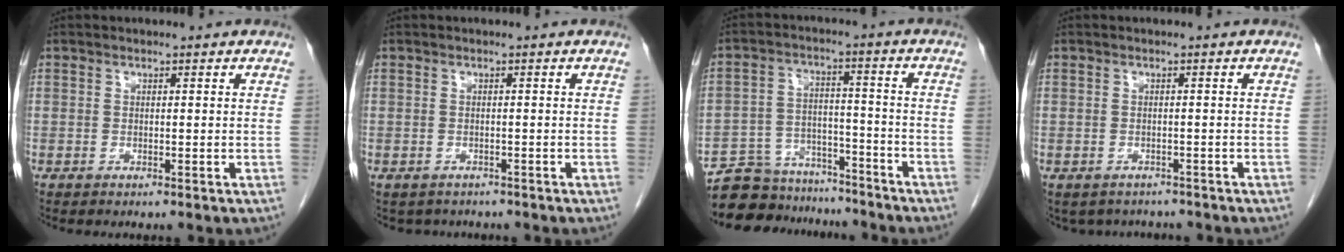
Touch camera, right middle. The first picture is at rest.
{"total": 2.7, "force": [-2.2, 1.6, 0.2], "torque": [-0.006, 0.003, -0.029]}
{"total": 12.0, "force": [-11.0, 4.7, 1.2], "torque": [-0.017, 0.034, -0.171]}
{"total": 4.9, "force": [-4.1, 2.5, 0.6], "torque": [0.001, 0.004, -0.051]}